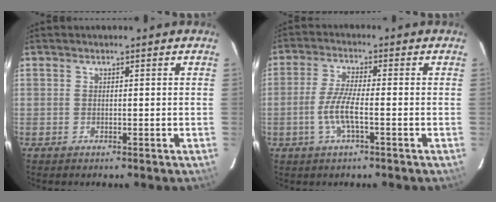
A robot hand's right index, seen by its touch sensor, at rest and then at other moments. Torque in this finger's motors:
{"motor_torque": [0.54, -0.43, 0.43, 0.14]}